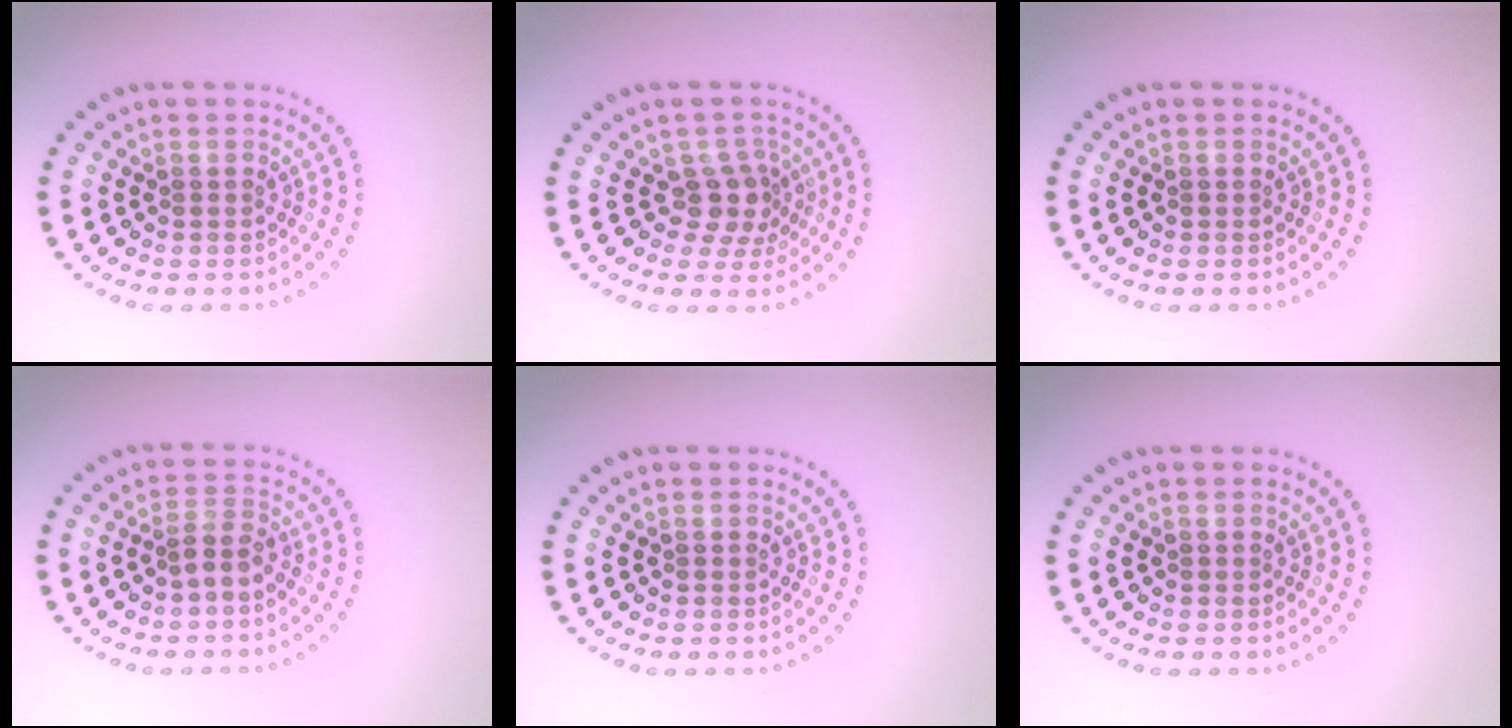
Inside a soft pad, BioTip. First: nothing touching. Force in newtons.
{"total": 3.0, "press": 2.3, "slide": 1.9}
{"total": 0.0}
{"total": 1.9, "press": 1.4, "slide": 1.2}
{"total": 0.0}
{"total": 0.0}